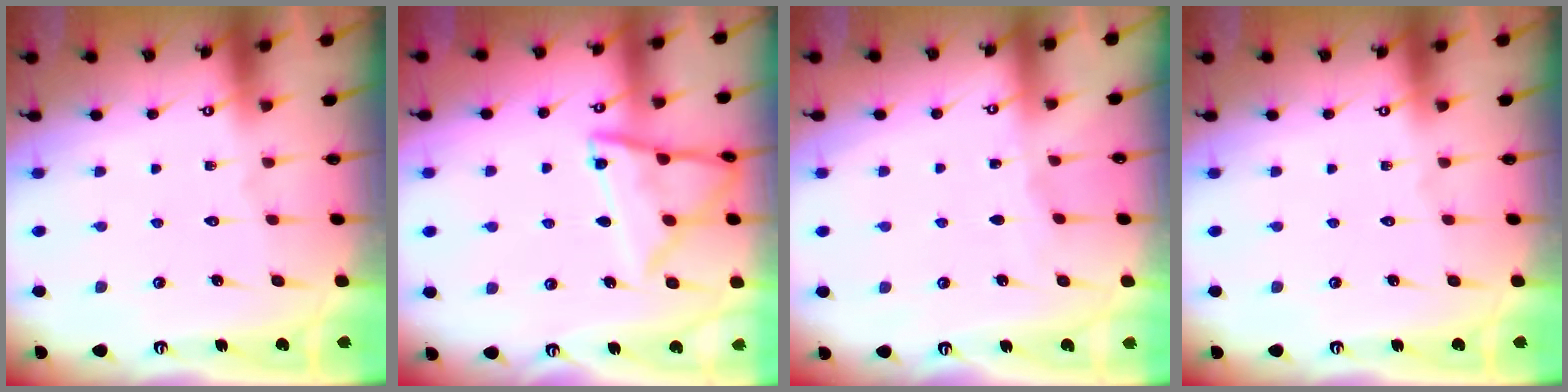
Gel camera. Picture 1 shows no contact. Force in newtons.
{"total": 12.3, "press": 12.3, "slide": 1.0}
{"total": 2.7, "press": 2.7, "slide": 0.4}
{"total": 0.0}